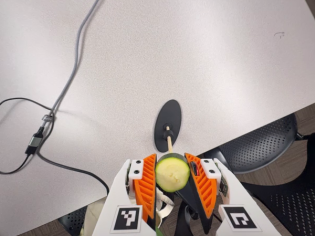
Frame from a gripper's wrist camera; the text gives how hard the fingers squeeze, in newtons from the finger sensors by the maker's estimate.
{"total": 8.2, "left": 8.1, "right": 8.3}